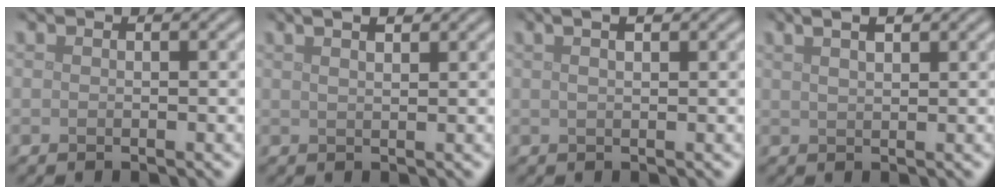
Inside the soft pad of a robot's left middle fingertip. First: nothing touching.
{"total": 3.8, "force": [2.5, 1.5, 2.4], "torque": [-0.022, 0.022, 0.013]}
{"total": 3.1, "force": [1.8, 1.2, 2.3], "torque": [-0.021, 0.011, 0.006]}
{"total": 3.8, "force": [2.5, 1.5, 2.5], "torque": [-0.029, 0.020, 0.020]}